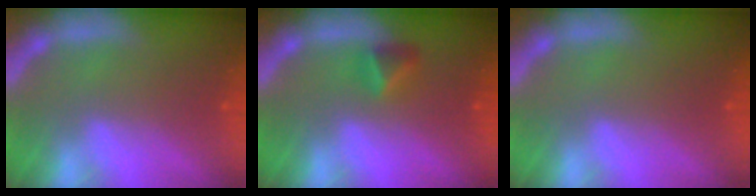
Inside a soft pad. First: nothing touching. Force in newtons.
{"total": 1.9}
{"total": 0.0}